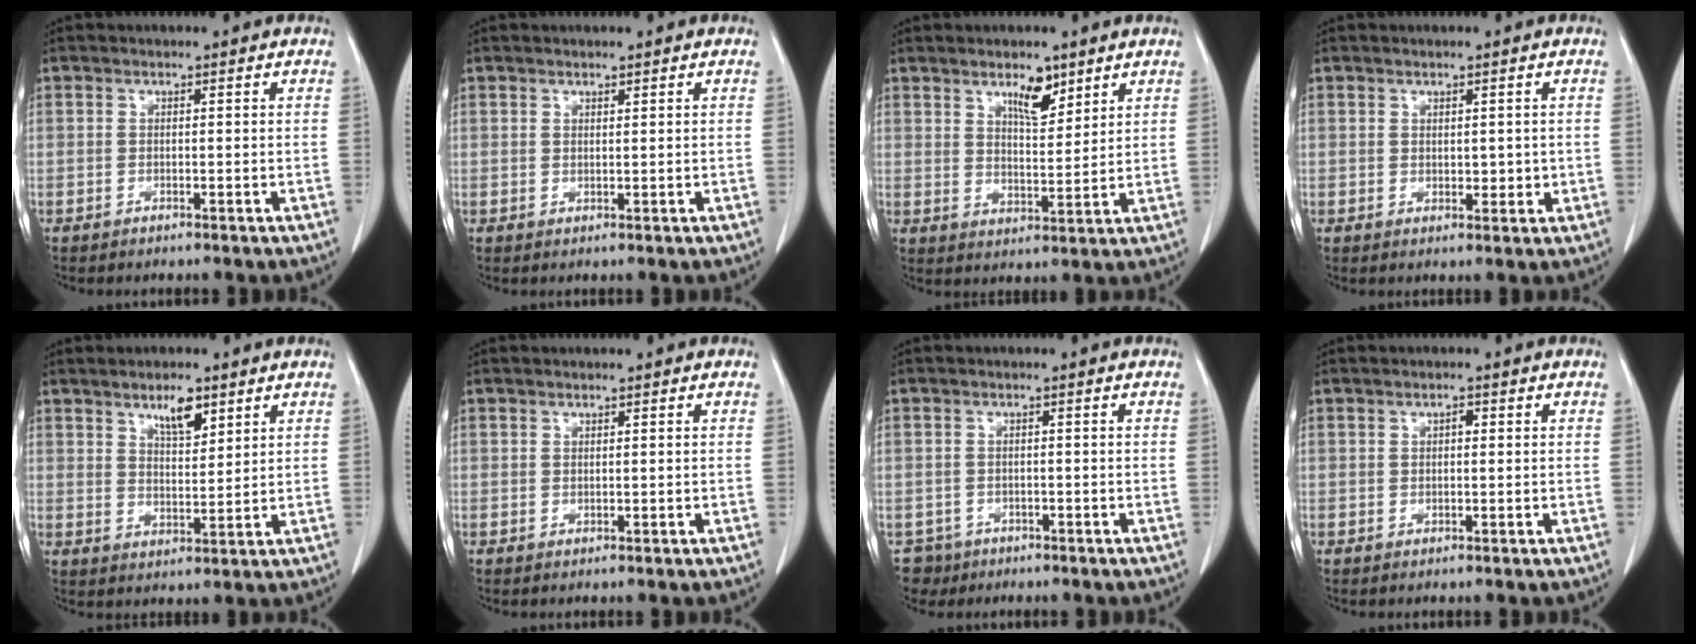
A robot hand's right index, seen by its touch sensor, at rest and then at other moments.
{"total": 0.6, "force": [0.6, 0.2, 0.3], "torque": [-0.006, -0.005, 0.010]}
{"total": 5.9, "force": [3.8, 2.1, 3.9], "torque": [-0.067, -0.005, 0.066]}
{"total": 2.5, "force": [0.2, 1.5, 2.0], "torque": [-0.030, -0.001, 0.009]}
{"total": 5.7, "force": [3.6, 2.0, 4.0], "torque": [-0.071, -0.002, 0.062]}
{"total": 0.0}
{"total": 4.2, "force": [-2.2, 3.6, -0.2], "torque": [0.002, 0.007, -0.037]}
{"total": 1.4, "force": [0.3, 0.7, 1.1], "torque": [-0.021, 0.003, 0.004]}